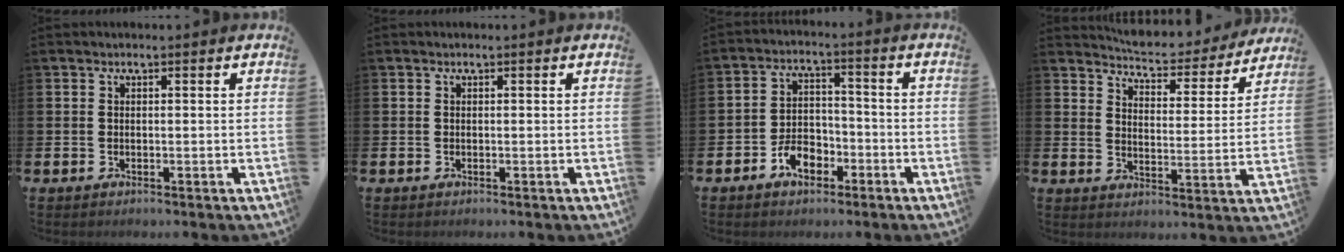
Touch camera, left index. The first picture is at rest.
{"total": 0.0}
{"total": 4.9, "force": [-2.8, 3.1, 2.5], "torque": [-0.041, 0.012, -0.055]}
{"total": 5.9, "force": [5.7, 0.9, 0.8], "torque": [-0.042, -0.045, 0.098]}